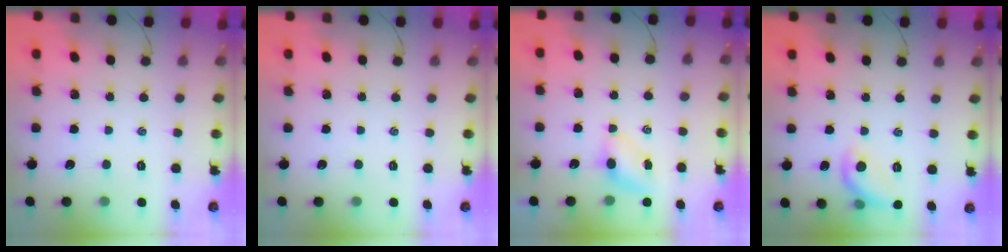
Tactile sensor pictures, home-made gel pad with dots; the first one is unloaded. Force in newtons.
{"total": 0.0}
{"total": 5.0, "press": 4.9, "slide": 1.1}
{"total": 8.9, "press": 8.9, "slide": 0.6}